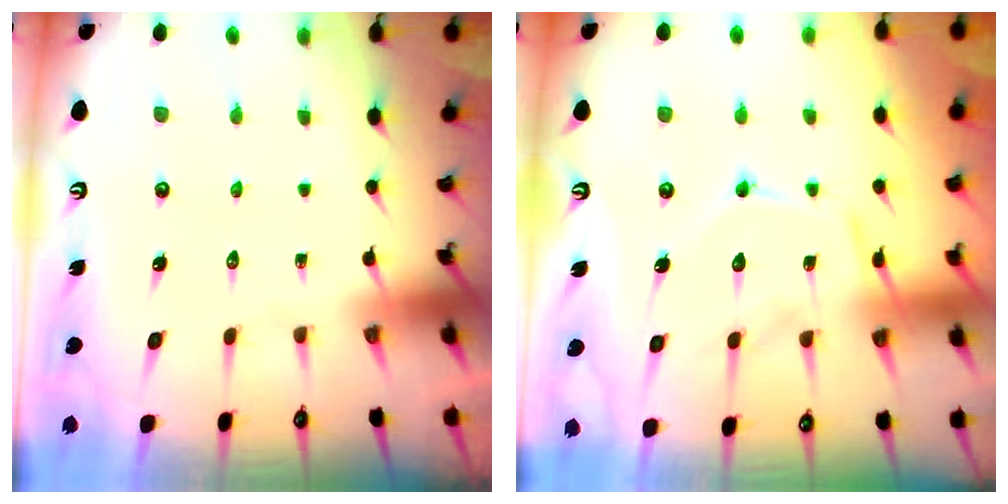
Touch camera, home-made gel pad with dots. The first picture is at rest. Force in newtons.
{"total": 14.3, "press": 14.2, "slide": 1.2}